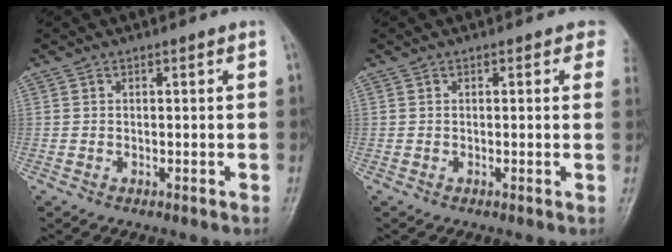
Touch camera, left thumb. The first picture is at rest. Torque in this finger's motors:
{"motor_torque": [2.64, 1.46, 1.65, -1.15, 0.03]}